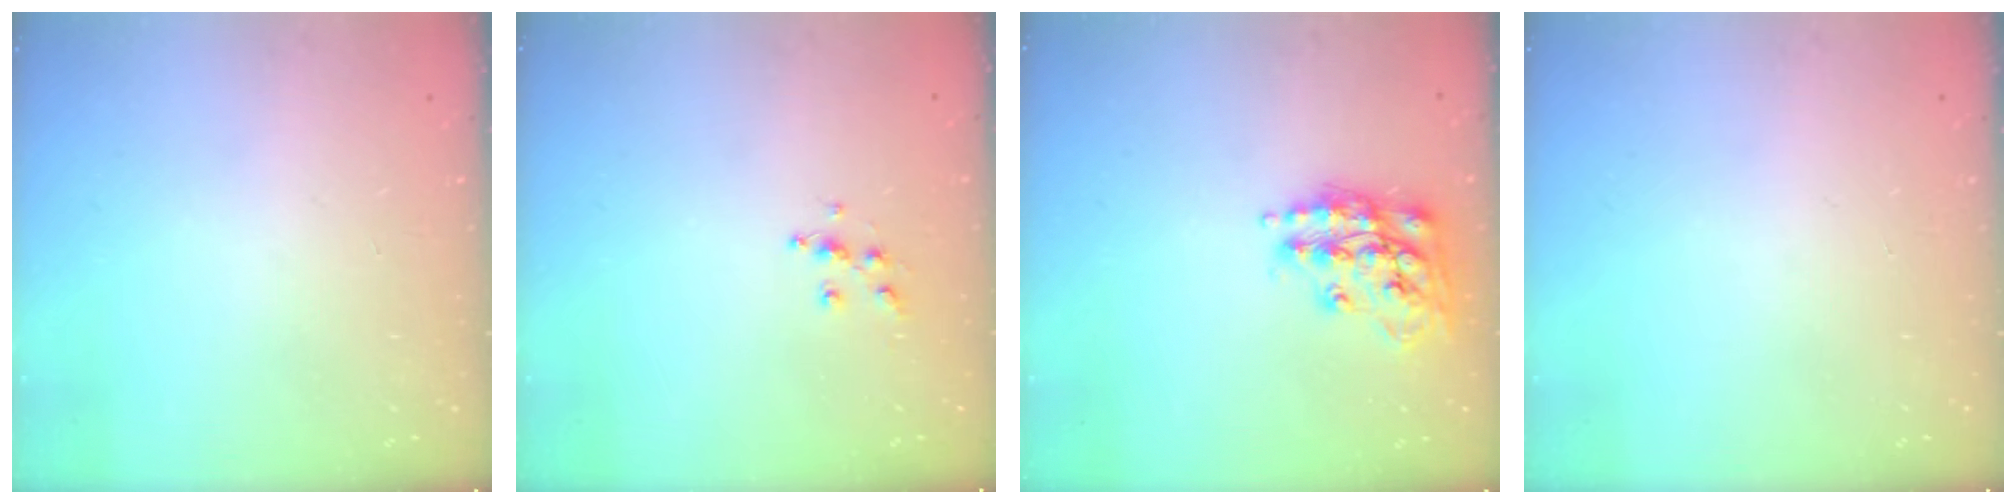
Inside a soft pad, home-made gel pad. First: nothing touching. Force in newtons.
{"total": 6.1, "press": 6.1, "slide": 0.4}
{"total": 14.8, "press": 14.7, "slide": 1.5}
{"total": 0.0}